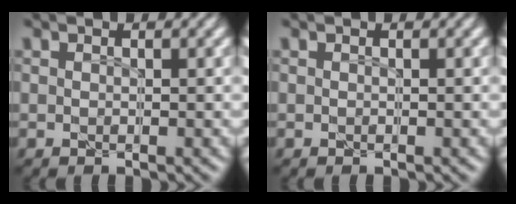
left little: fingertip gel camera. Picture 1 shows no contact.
{"total": 0.0}